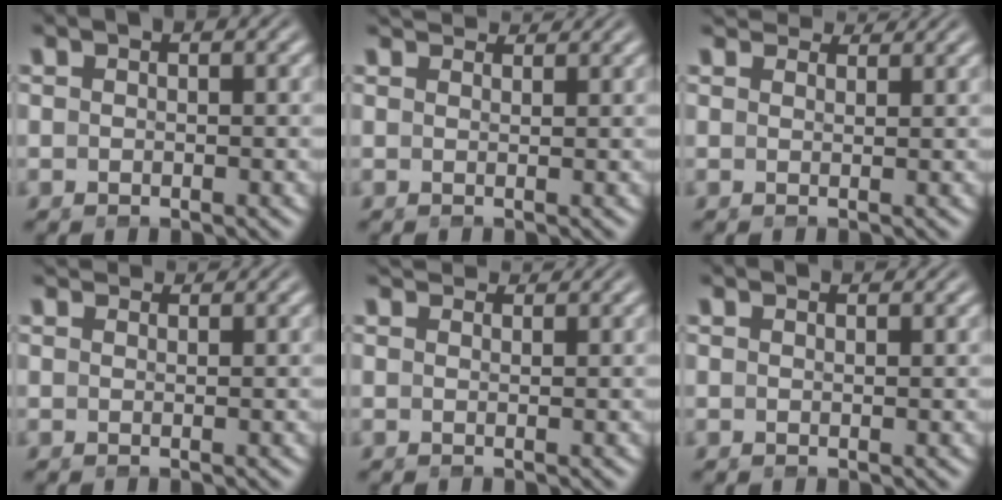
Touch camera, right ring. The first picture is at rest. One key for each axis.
{"total": 2.7, "fx": 2.6, "fy": -0.5, "fz": 0.5, "tx": 0.005, "ty": 0.005, "tz": 0.046}
{"total": 3.1, "fx": 3.0, "fy": -0.2, "fz": 0.7, "tx": 0.001, "ty": 0.007, "tz": 0.050}
{"total": 2.4, "fx": 2.3, "fy": -0.6, "fz": 0.3, "tx": 0.006, "ty": 0.004, "tz": 0.041}
{"total": 2.7, "fx": 2.6, "fy": -0.4, "fz": 0.5, "tx": 0.004, "ty": 0.006, "tz": 0.044}
{"total": 1.6, "fx": 1.4, "fy": -0.6, "fz": 0.0, "tx": 0.012, "ty": 0.001, "tz": 0.027}